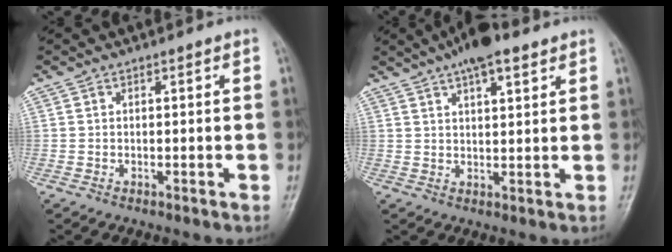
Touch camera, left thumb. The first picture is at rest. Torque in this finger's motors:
{"motor_torque": [1.13, 0.51, 0.86, -0.65, 0.03]}